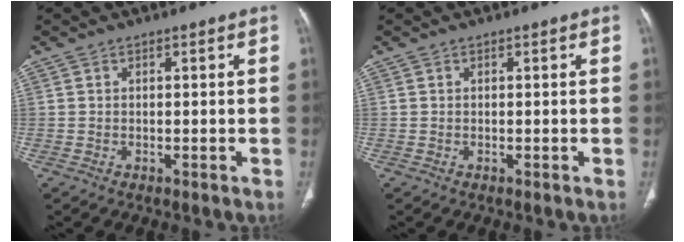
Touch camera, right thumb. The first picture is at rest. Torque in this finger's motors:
{"motor_torque": [0.09, 0.09, -0.13, 0.13, 0.00]}